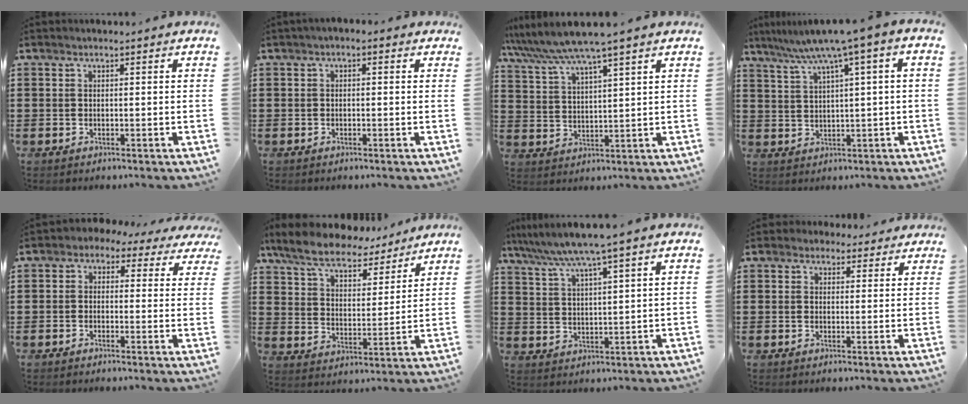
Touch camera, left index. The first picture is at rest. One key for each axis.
{"total": 0.9, "fx": -0.4, "fy": 0.6, "fz": 0.5, "tx": -0.010, "ty": 0.002, "tz": -0.010}
{"total": 5.8, "fx": 4.9, "fy": -0.4, "fz": 3.0, "tx": -0.075, "ty": -0.024, "tz": 0.083}
{"total": 5.3, "fx": 2.5, "fy": -0.1, "fz": 4.6, "tx": -0.098, "ty": -0.016, "tz": 0.035}
{"total": 1.9, "fx": 0.2, "fy": 1.7, "fz": 0.7, "tx": -0.023, "ty": -0.001, "tz": -0.003}
{"total": 8.5, "fx": 7.7, "fy": 1.9, "fz": 3.1, "tx": -0.095, "ty": -0.037, "tz": 0.141}
{"total": 5.8, "fx": 4.8, "fy": -0.8, "fz": 3.1, "tx": -0.076, "ty": -0.025, "tz": 0.079}
{"total": 2.8, "fx": 2.3, "fy": 1.5, "fz": 0.5, "tx": -0.010, "ty": 0.000, "tz": 0.041}